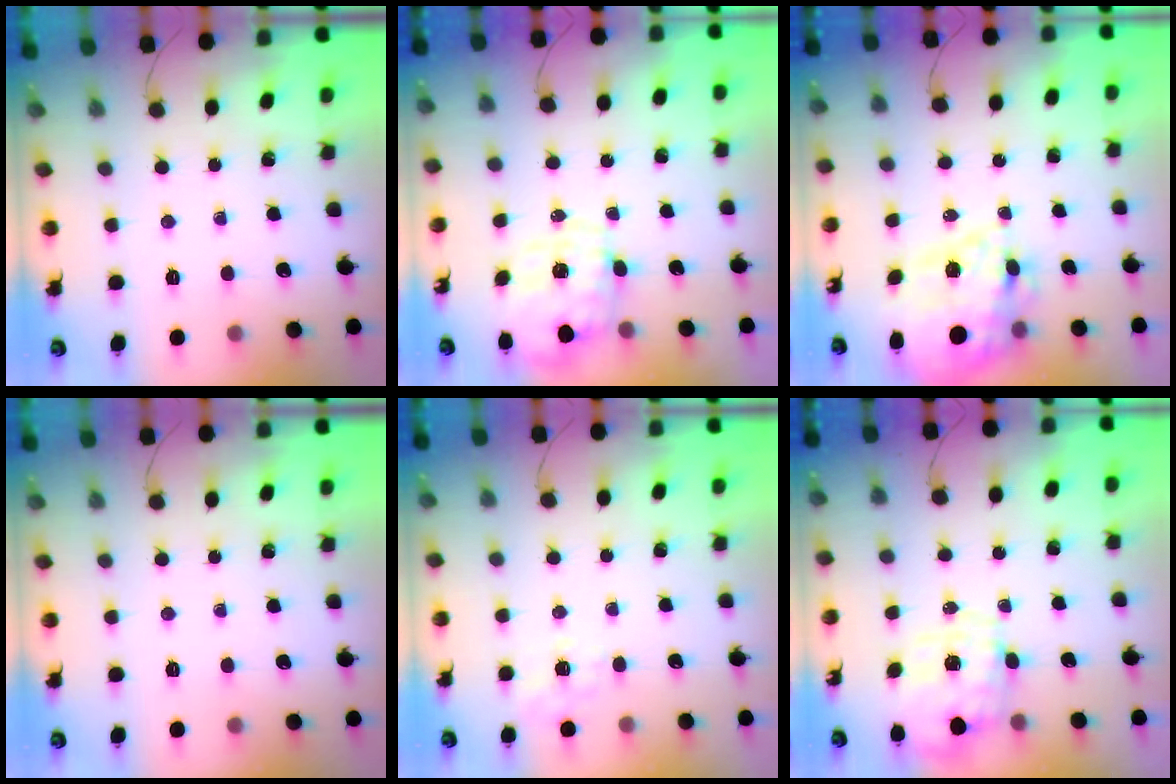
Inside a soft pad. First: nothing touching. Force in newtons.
{"total": 2.1, "press": 1.7, "slide": 1.1}
{"total": 18.3, "press": 17.9, "slide": 4.0}
{"total": 0.0}
{"total": 4.5, "press": 4.1, "slide": 1.8}
{"total": 1.8, "press": 1.4, "slide": 1.1}